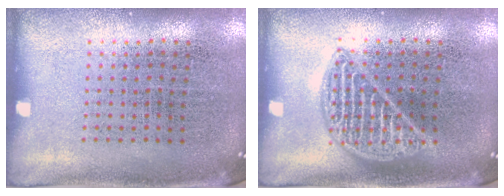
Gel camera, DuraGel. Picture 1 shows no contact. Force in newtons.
{"total": 2.3, "press": 2.3, "slide": 0.3}